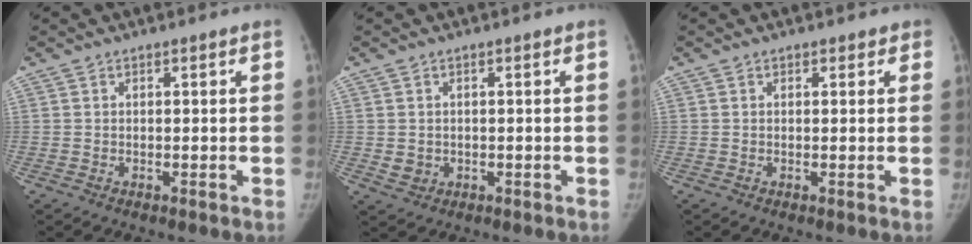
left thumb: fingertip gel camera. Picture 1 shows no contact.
{"total": 2.3, "force": [-0.1, 2.1, 0.9], "torque": [-0.009, -0.001, 0.007]}
{"total": 1.1, "force": [0.7, 0.9, 0.3], "torque": [0.014, -0.002, 0.003]}